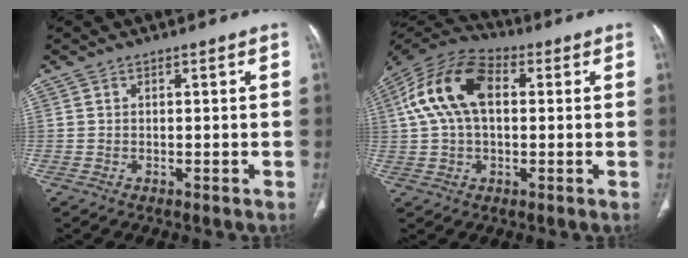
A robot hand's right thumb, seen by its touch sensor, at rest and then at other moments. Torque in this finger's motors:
{"motor_torque": [0.46, 1.10, 0.81, -0.69, 0.17]}